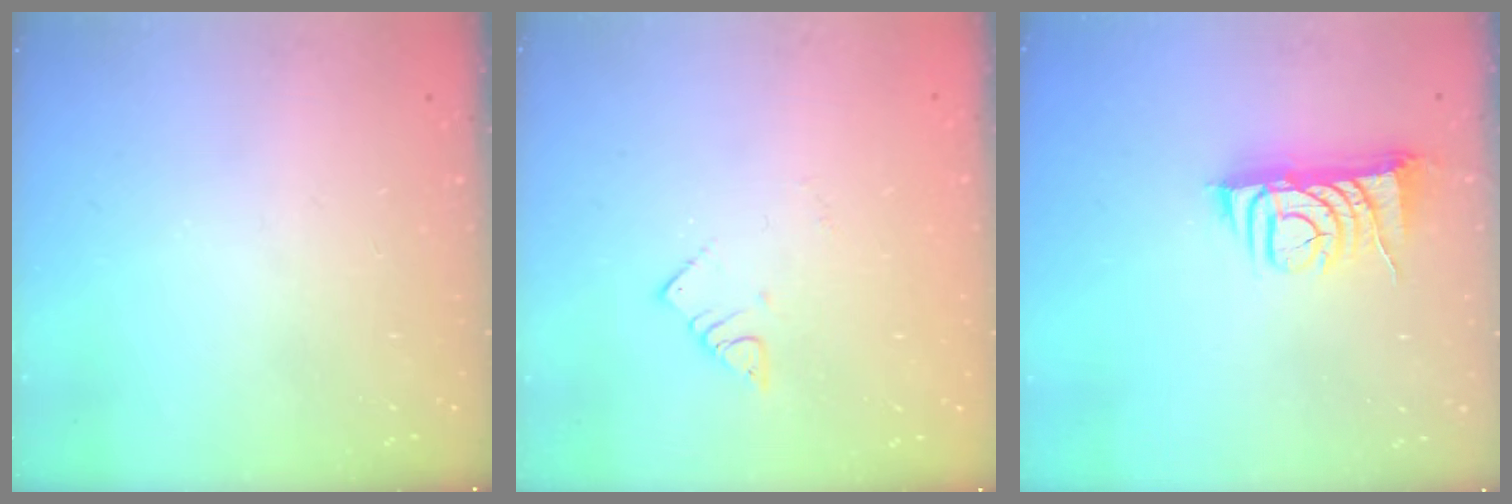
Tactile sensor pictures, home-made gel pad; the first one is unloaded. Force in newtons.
{"total": 2.4, "press": 2.3, "slide": 0.5}
{"total": 7.6, "press": 7.6, "slide": 1.1}